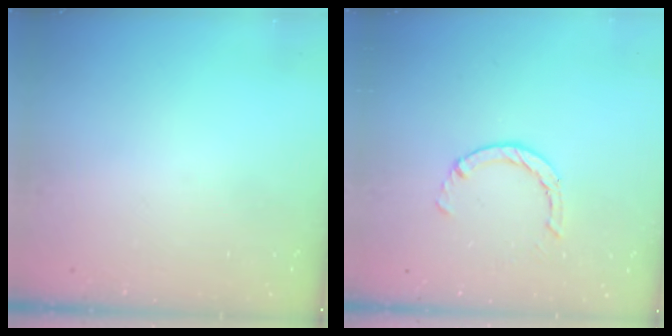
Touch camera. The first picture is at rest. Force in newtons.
{"total": 2.9, "press": 2.8, "slide": 0.4}